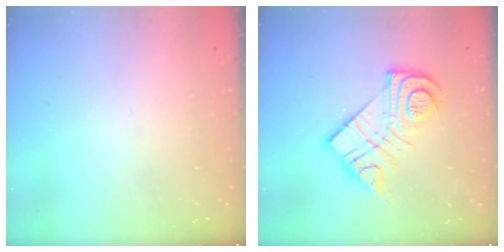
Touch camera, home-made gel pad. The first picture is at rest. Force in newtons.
{"total": 15.8, "press": 15.7, "slide": 1.0}